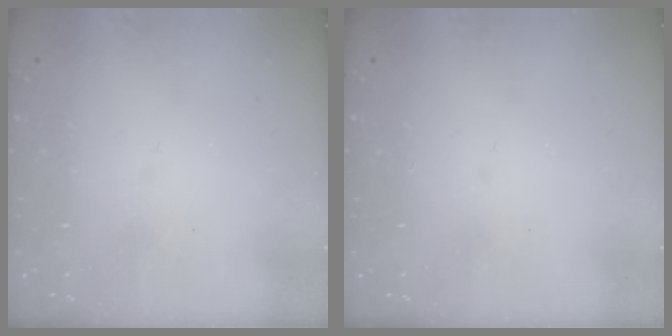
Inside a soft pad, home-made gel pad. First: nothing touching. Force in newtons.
{"total": 1.1, "press": 1.1, "slide": 0.1}